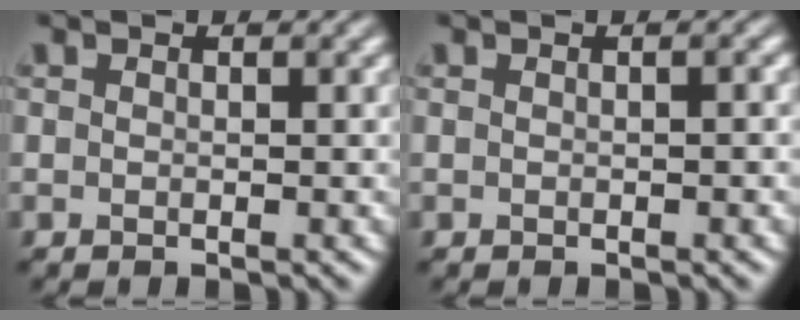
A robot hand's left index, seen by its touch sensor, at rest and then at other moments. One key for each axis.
{"total": 0.7, "fx": 0.0, "fy": 0.0, "fz": 0.7, "tx": -0.011, "ty": 0.001, "tz": -0.001}